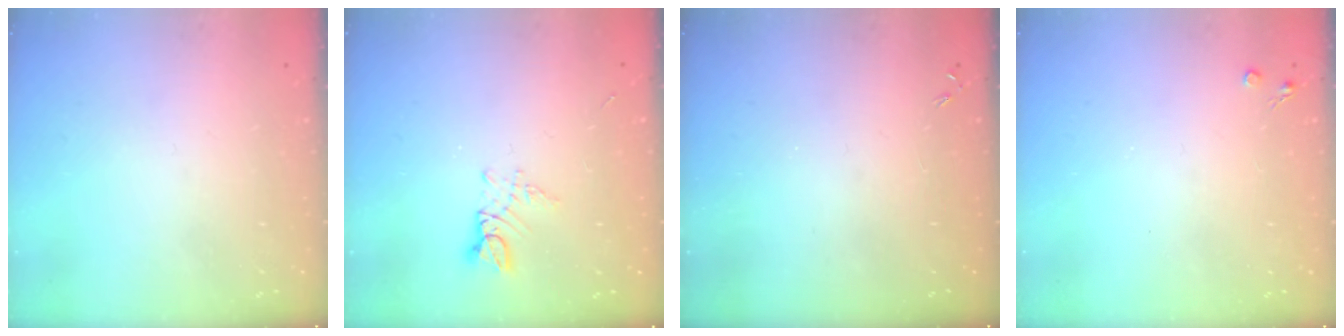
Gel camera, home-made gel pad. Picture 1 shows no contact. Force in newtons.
{"total": 2.7, "press": 2.7, "slide": 0.3}
{"total": 0.0}
{"total": 2.6, "press": 2.5, "slide": 0.4}